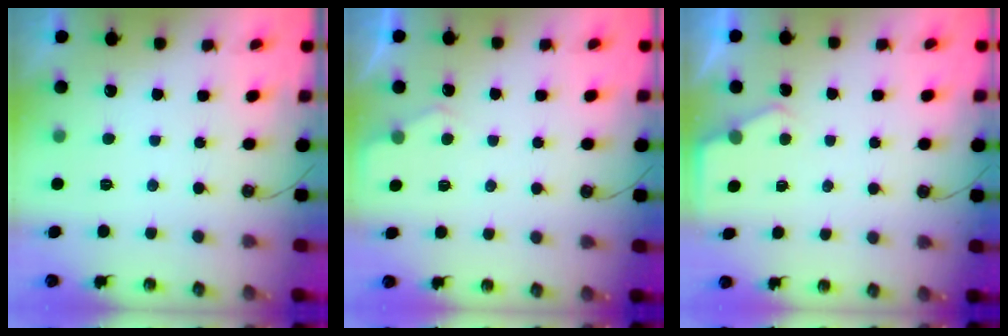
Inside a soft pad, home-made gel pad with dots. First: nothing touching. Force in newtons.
{"total": 3.3, "press": 3.2, "slide": 0.5}
{"total": 2.6, "press": 2.6, "slide": 0.4}